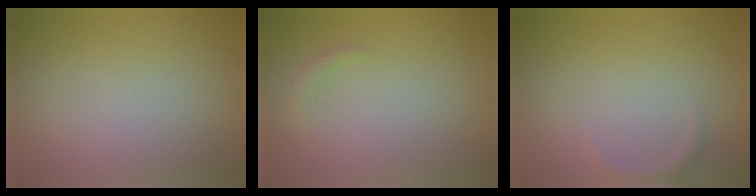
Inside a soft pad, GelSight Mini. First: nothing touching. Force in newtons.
{"total": 0.8, "press": 0.8, "slide": 0.1}
{"total": 1.2, "press": 1.2, "slide": 0.2}